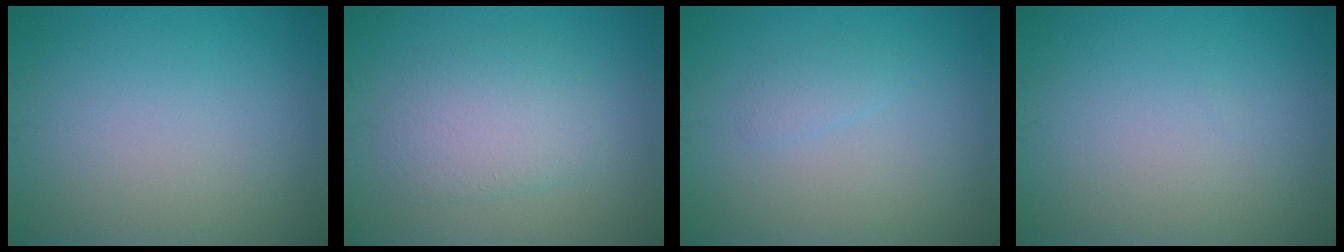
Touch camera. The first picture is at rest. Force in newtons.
{"total": 3.6, "press": 3.6, "slide": 0.3}
{"total": 1.0, "press": 1.0, "slide": 0.1}
{"total": 0.0}